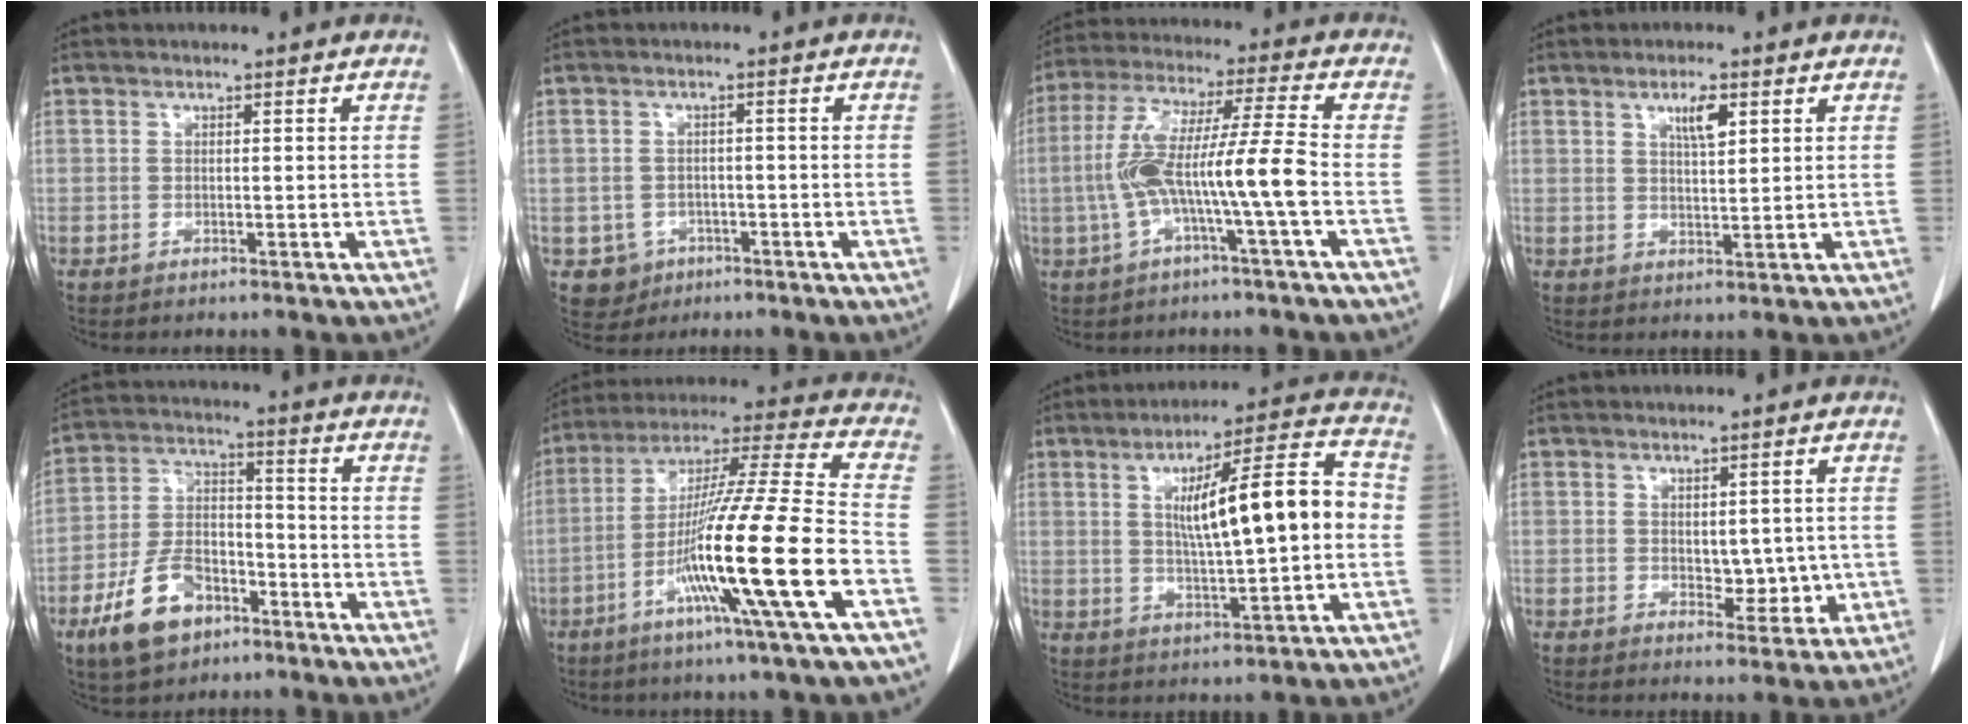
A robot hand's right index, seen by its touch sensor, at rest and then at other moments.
{"total": 3.9, "force": [-1.7, 3.5, 0.3], "torque": [0.000, 0.011, -0.018]}
{"total": 11.2, "force": [-2.6, -0.6, 10.9], "torque": [-0.221, 0.023, -0.049]}
{"total": 4.0, "force": [2.0, 1.1, 3.3], "torque": [-0.059, -0.001, 0.035]}
{"total": 11.4, "force": [-6.6, 6.3, 6.8], "torque": [-0.145, 0.011, -0.117]}
{"total": 20.7, "force": [-7.6, -1.2, 19.2], "torque": [-0.348, -0.022, -0.143]}
{"total": 14.5, "force": [1.0, 2.0, 14.3], "torque": [-0.218, 0.026, 0.017]}
{"total": 4.1, "force": [-0.1, 2.5, 3.3], "torque": [-0.033, -0.002, 0.010]}